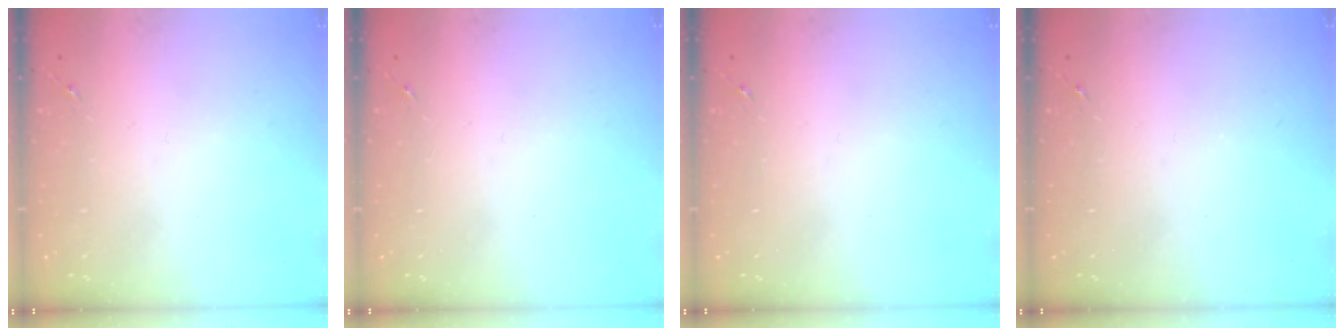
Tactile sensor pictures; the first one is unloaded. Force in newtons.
{"total": 0.0}
{"total": 0.0}
{"total": 0.0}